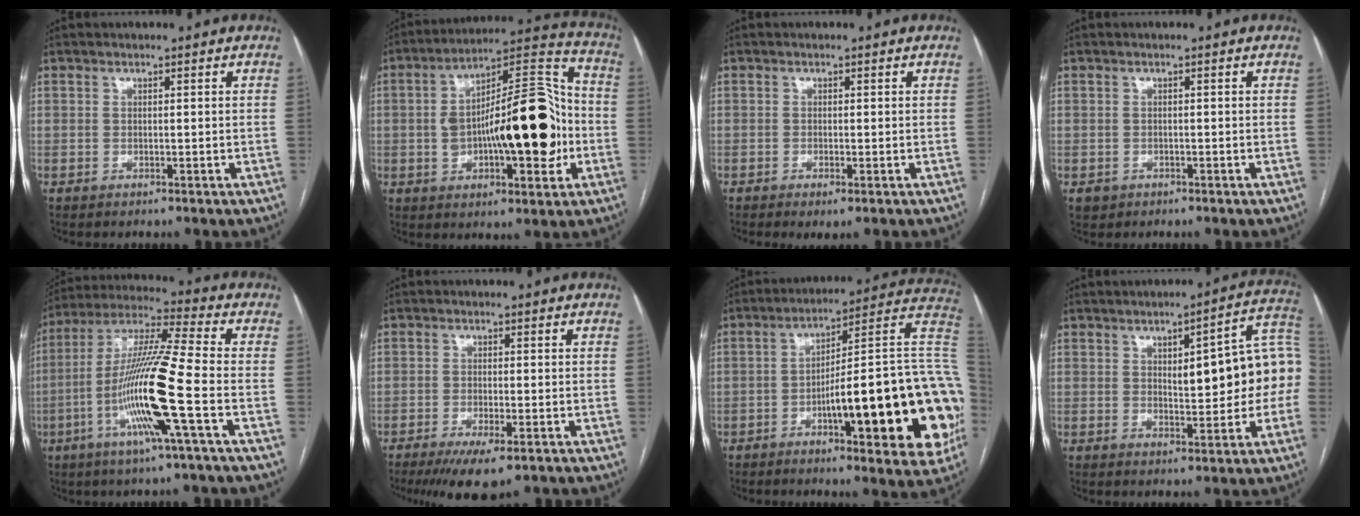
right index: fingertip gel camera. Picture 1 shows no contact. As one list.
[{"total": 21.6, "force": [-2.1, 6.6, 20.4], "torque": [-0.331, 0.033, -0.023]}, {"total": 1.6, "force": [-0.9, 0.3, 1.4], "torque": [-0.020, -0.004, -0.011]}, {"total": 1.4, "force": [-0.7, 1.1, 0.2], "torque": [-0.006, 0.001, -0.005]}, {"total": 16.3, "force": [-4.8, -0.9, 15.5], "torque": [-0.308, -0.010, -0.099]}, {"total": 7.6, "force": [-5.1, 1.6, 5.4], "torque": [-0.083, -0.018, -0.078]}, {"total": 26.6, "force": [-5.7, 4.1, 25.6], "torque": [-0.260, 0.018, -0.072]}, {"total": 13.2, "force": [0.8, 3.5, 12.7], "torque": [-0.163, 0.036, 0.015]}]